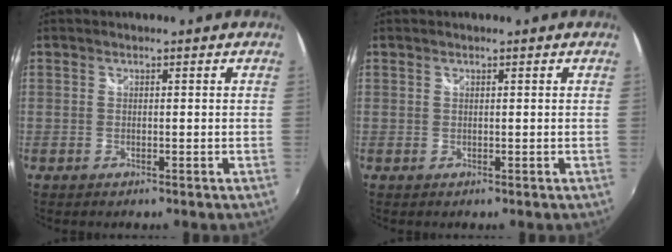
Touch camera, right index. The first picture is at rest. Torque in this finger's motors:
{"motor_torque": [0.02, 0.00, 0.01, 0.01]}